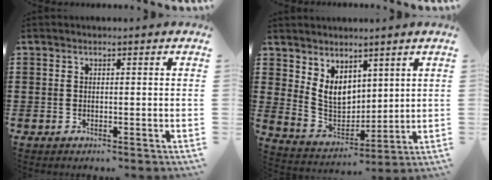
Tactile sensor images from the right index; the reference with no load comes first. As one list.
[{"total": 6.0, "force": [3.3, 4.2, 2.8], "torque": [-0.079, -0.008, 0.063]}]